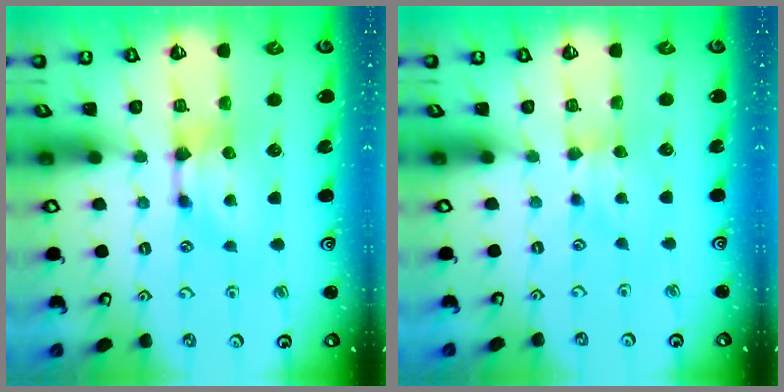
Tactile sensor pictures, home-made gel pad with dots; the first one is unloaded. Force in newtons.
{"total": 2.1, "press": 2.0, "slide": 0.5}